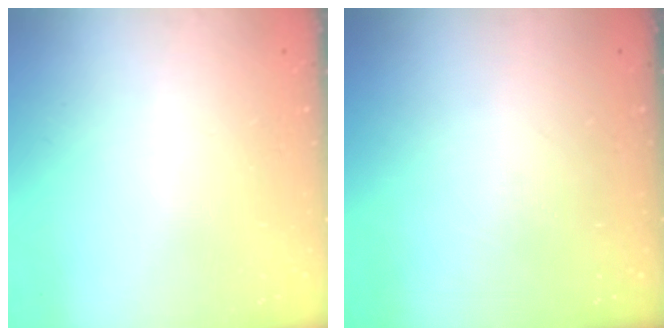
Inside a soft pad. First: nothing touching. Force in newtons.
{"total": 0.0}